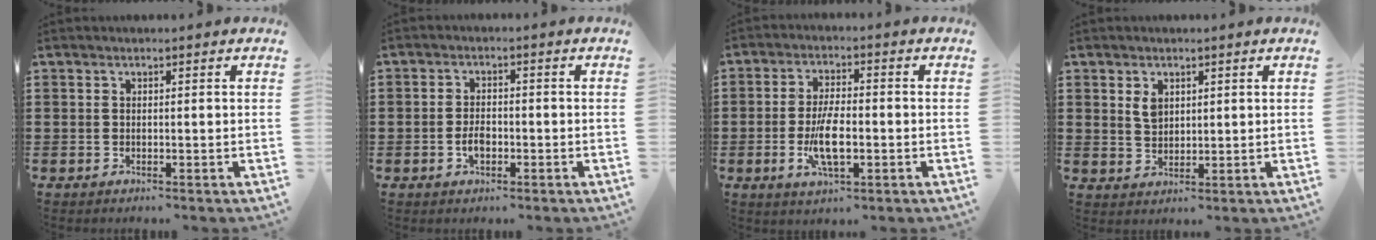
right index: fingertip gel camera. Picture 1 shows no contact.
{"total": 2.8, "force": [-0.9, 1.5, 2.2], "torque": [-0.044, 0.000, -0.015]}
{"total": 7.6, "force": [-1.7, 2.7, 6.9], "torque": [-0.150, -0.013, -0.034]}
{"total": 2.7, "force": [1.4, 1.7, 1.6], "torque": [-0.038, 0.003, 0.026]}